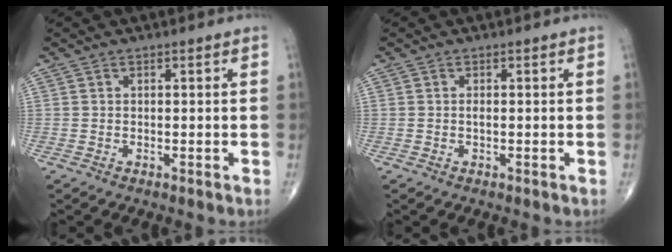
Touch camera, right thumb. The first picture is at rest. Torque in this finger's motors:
{"motor_torque": [0.69, 0.47, 0.10, -0.29, 0.07]}